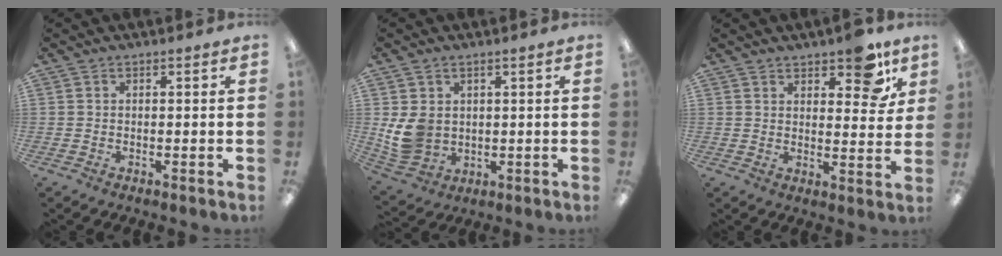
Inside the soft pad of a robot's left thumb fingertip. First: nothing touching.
{"total": 8.3, "force": [1.7, 6.6, 4.8], "torque": [-0.102, -0.001, 0.036]}
{"total": 9.3, "force": [6.5, 3.8, 5.3], "torque": [-0.057, -0.033, 0.108]}